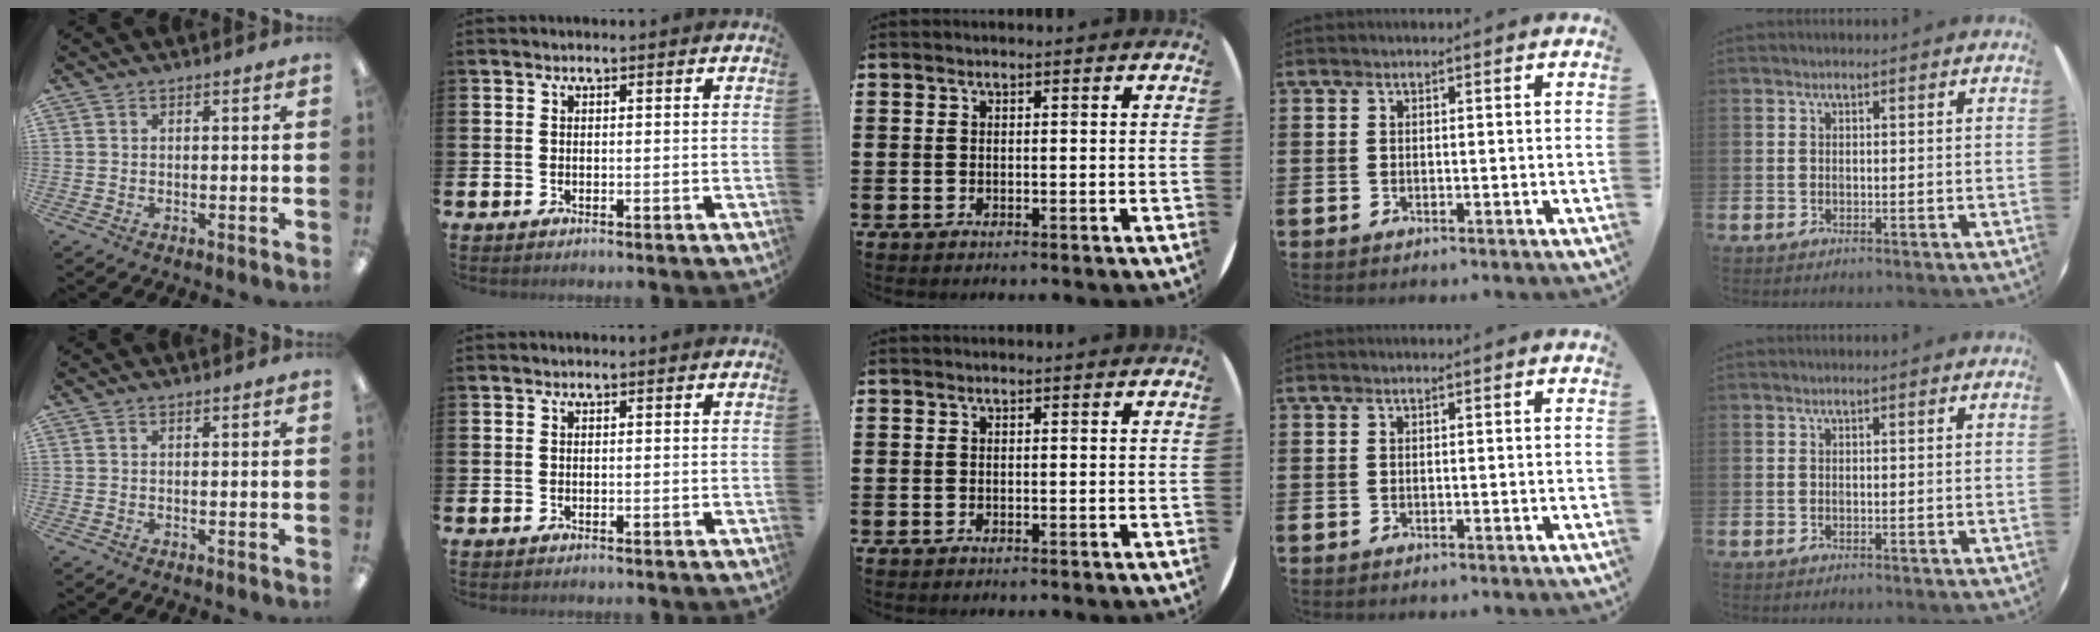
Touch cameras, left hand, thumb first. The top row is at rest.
{}